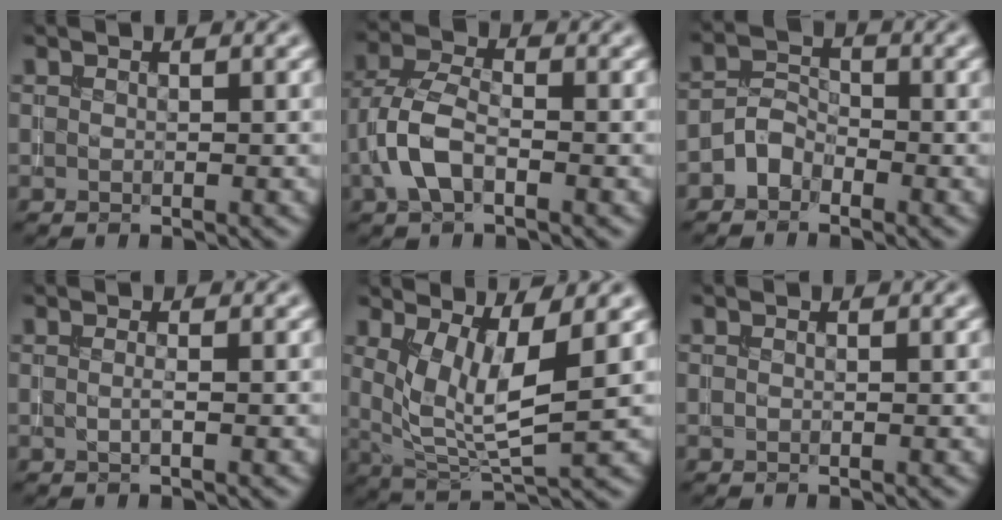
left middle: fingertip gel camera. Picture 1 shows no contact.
{"total": 4.4, "force": [-1.5, 2.3, 3.4], "torque": [-0.079, 0.008, -0.042]}
{"total": 2.3, "force": [-1.6, 1.5, 0.8], "torque": [-0.013, 0.013, -0.037]}
{"total": 0.9, "force": [-0.2, 0.2, 0.9], "torque": [-0.017, -0.005, -0.005]}
{"total": 6.0, "force": [1.7, 2.0, 5.4], "torque": [-0.111, -0.021, 0.040]}
{"total": 0.0}